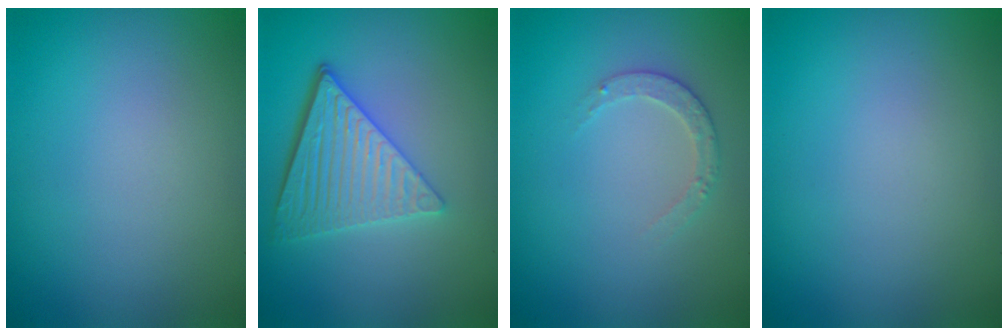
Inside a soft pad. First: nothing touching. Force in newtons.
{"total": 5.6, "press": 4.2, "slide": 3.6}
{"total": 1.8, "press": 1.8, "slide": 0.4}
{"total": 0.0}